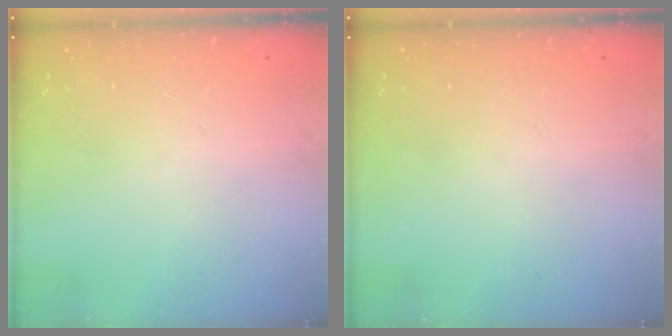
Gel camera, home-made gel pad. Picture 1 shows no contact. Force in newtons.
{"total": 0.0}